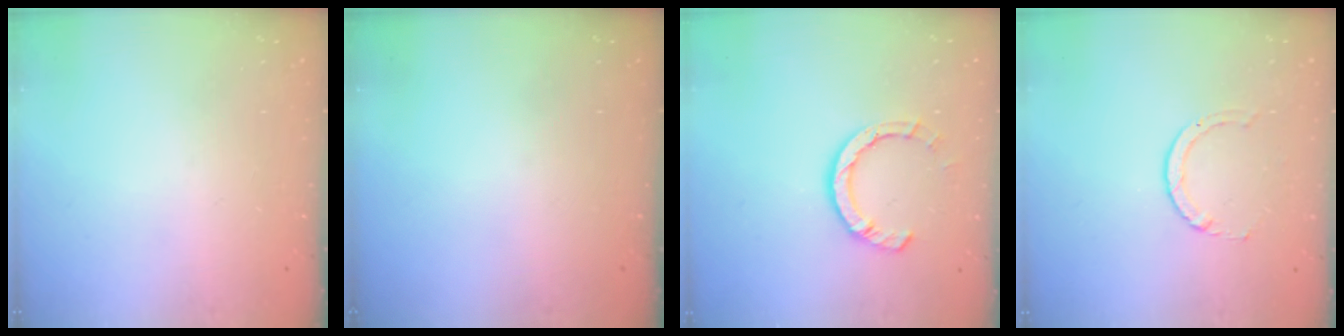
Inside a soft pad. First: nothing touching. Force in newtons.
{"total": 0.0}
{"total": 7.8, "press": 7.7, "slide": 1.2}
{"total": 3.2, "press": 3.2, "slide": 0.4}